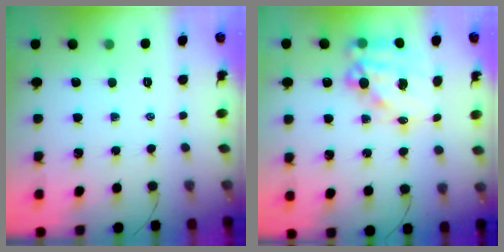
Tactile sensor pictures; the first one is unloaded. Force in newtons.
{"total": 14.8, "press": 14.5, "slide": 3.1}